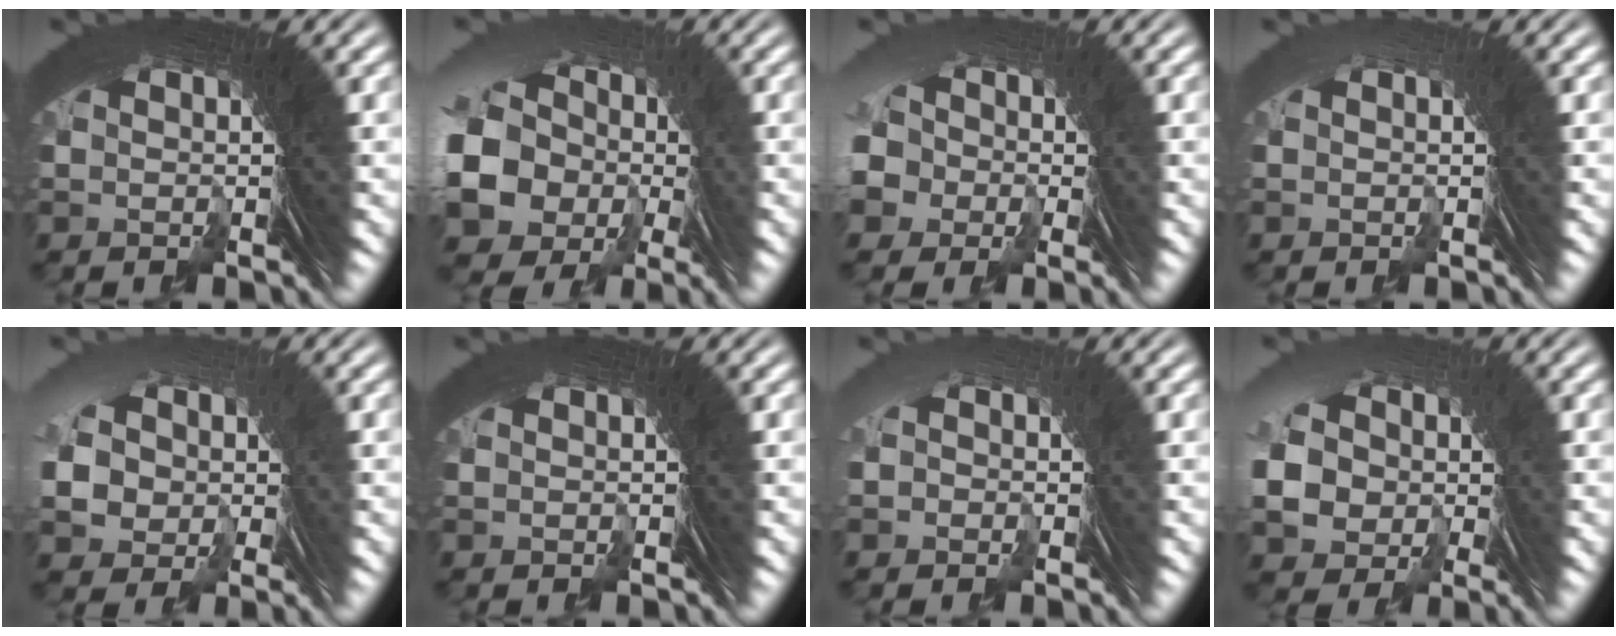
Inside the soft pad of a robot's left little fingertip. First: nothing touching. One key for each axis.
{"total": 9.1, "fx": -2.6, "fy": 7.4, "fz": 4.6, "tx": -0.135, "ty": -0.053, "tz": -0.019}
{"total": 5.6, "fx": -1.1, "fy": 5.2, "fz": 1.7, "tx": -0.071, "ty": -0.010, "tz": -0.024}
{"total": 1.3, "fx": -0.6, "fy": -0.9, "fz": -0.7, "tx": 0.018, "ty": 0.007, "tz": -0.010}
{"total": 4.9, "fx": -0.6, "fy": 4.4, "fz": 2.0, "tx": -0.073, "ty": -0.018, "tz": -0.003}
{"total": 0.0}
{"total": 1.3, "fx": -1.0, "fy": -0.3, "fz": -0.8, "tx": 0.015, "ty": 0.009, "tz": -0.019}
{"total": 6.8, "fx": -1.0, "fy": 6.0, "fz": 3.0, "tx": -0.098, "ty": -0.031, "tz": -0.007}